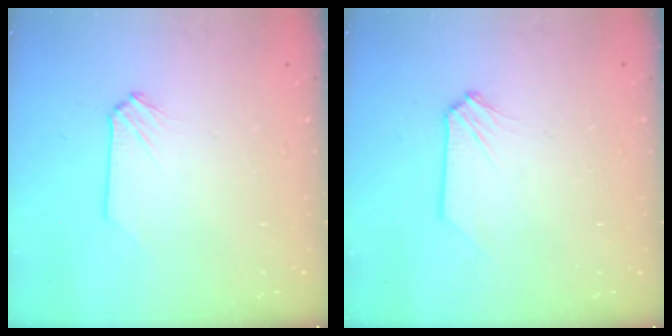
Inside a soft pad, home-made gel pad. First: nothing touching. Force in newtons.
{"total": 0.0}